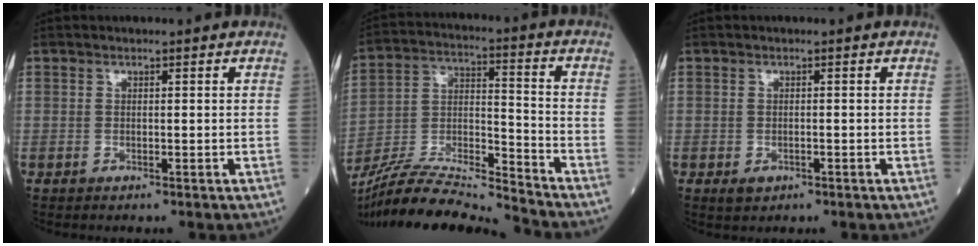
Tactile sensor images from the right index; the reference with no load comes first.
{"total": 16.9, "force": [-16.1, -1.0, 5.0], "torque": [-0.089, 0.011, -0.291]}
{"total": 1.6, "force": [-0.7, 1.0, 1.0], "torque": [-0.013, -0.001, -0.004]}